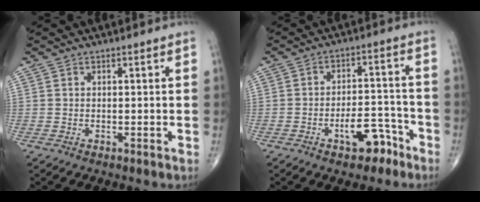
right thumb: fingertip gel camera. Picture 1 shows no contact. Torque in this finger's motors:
{"motor_torque": [2.54, 1.87, 0.89, -0.33, 0.21]}